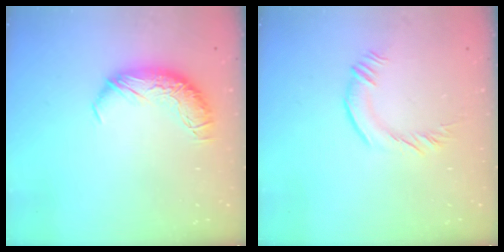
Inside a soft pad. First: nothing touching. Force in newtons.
{"total": 1.8, "press": 1.6, "slide": 0.7}